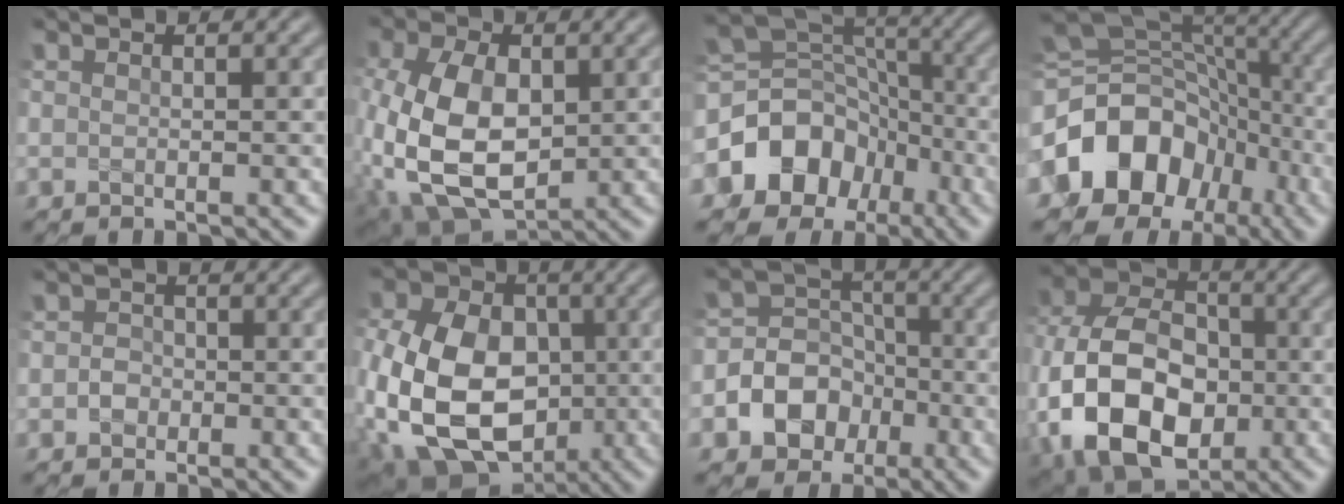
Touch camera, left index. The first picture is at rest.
{"total": 11.2, "force": [-0.9, 6.9, 8.7], "torque": [-0.211, -0.008, -0.016]}
{"total": 10.2, "force": [-4.2, 8.3, 4.1], "torque": [-0.085, 0.014, -0.083]}
{"total": 13.6, "force": [-4.6, 10.6, 7.1], "torque": [-0.138, -0.009, -0.082]}
{"total": 1.4, "force": [-0.4, 1.3, 0.5], "torque": [-0.004, 0.000, -0.012]}
{"total": 15.9, "force": [-2.9, 11.9, 10.2], "torque": [-0.201, -0.023, -0.057]}
{"total": 7.5, "force": [-2.7, 6.4, 2.7], "torque": [-0.036, 0.007, -0.074]}
{"total": 14.0, "force": [-3.5, 9.6, 9.6], "torque": [-0.205, -0.010, -0.073]}